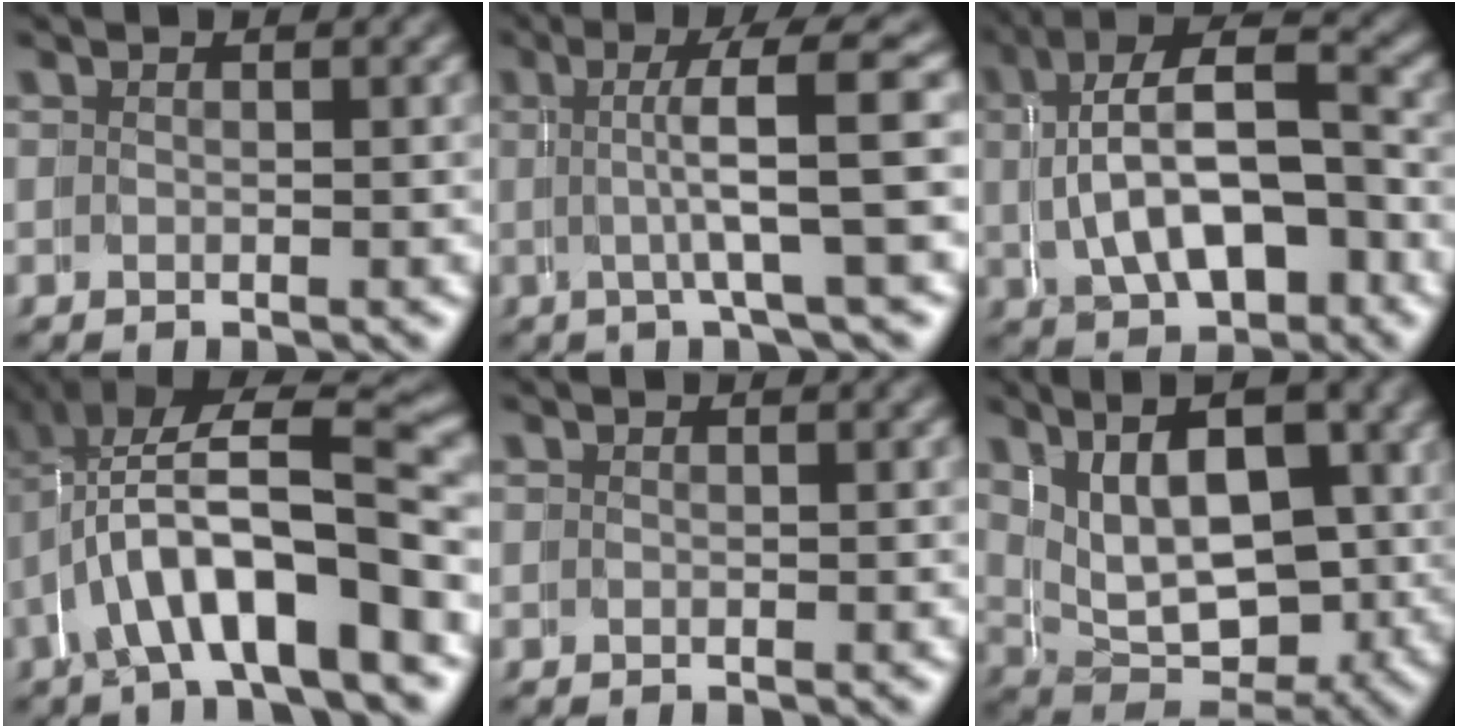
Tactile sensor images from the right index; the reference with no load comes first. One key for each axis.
{"total": 4.7, "fx": 0.6, "fy": -1.6, "fz": 4.4, "tx": -0.053, "ty": 0.011, "tz": 0.009}
{"total": 6.6, "fx": -0.2, "fy": 3.0, "fz": 5.9, "tx": -0.097, "ty": -0.011, "tz": 0.008}
{"total": 6.8, "fx": 0.1, "fy": 2.0, "fz": 6.5, "tx": -0.111, "ty": 0.002, "tz": 0.004}
{"total": 0.0}
{"total": 9.8, "fx": 1.9, "fy": 6.5, "fz": 7.1, "tx": -0.111, "ty": -0.012, "tz": 0.032}